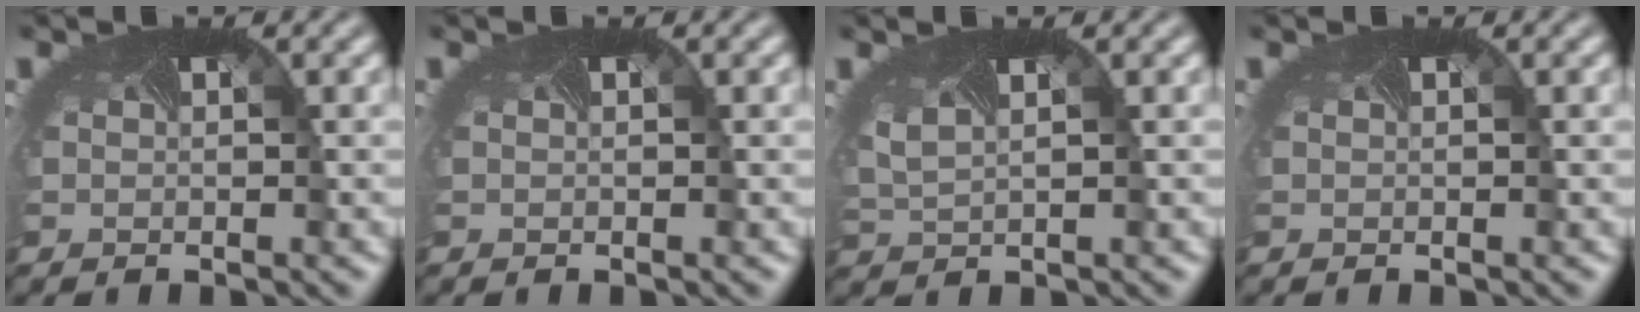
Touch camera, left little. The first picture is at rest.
{"total": 0.0}
{"total": 1.3, "force": [0.6, 0.6, 1.0], "torque": [-0.035, -0.006, 0.024]}
{"total": 0.0}